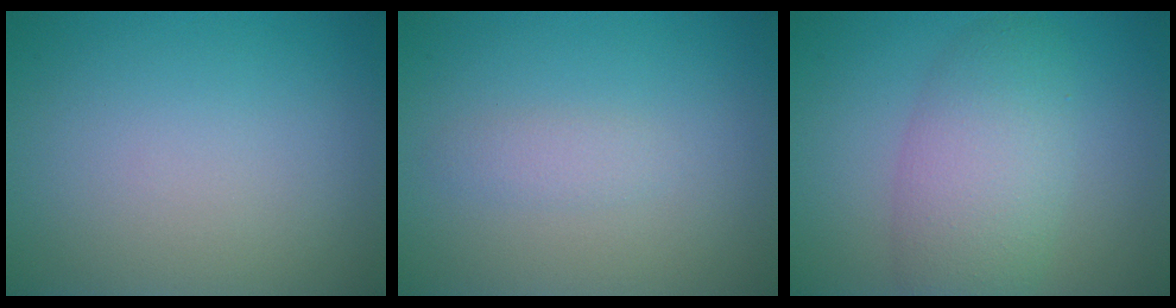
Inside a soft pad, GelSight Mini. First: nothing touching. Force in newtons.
{"total": 1.1, "press": 1.1, "slide": 0.0}
{"total": 5.6, "press": 5.6, "slide": 0.2}